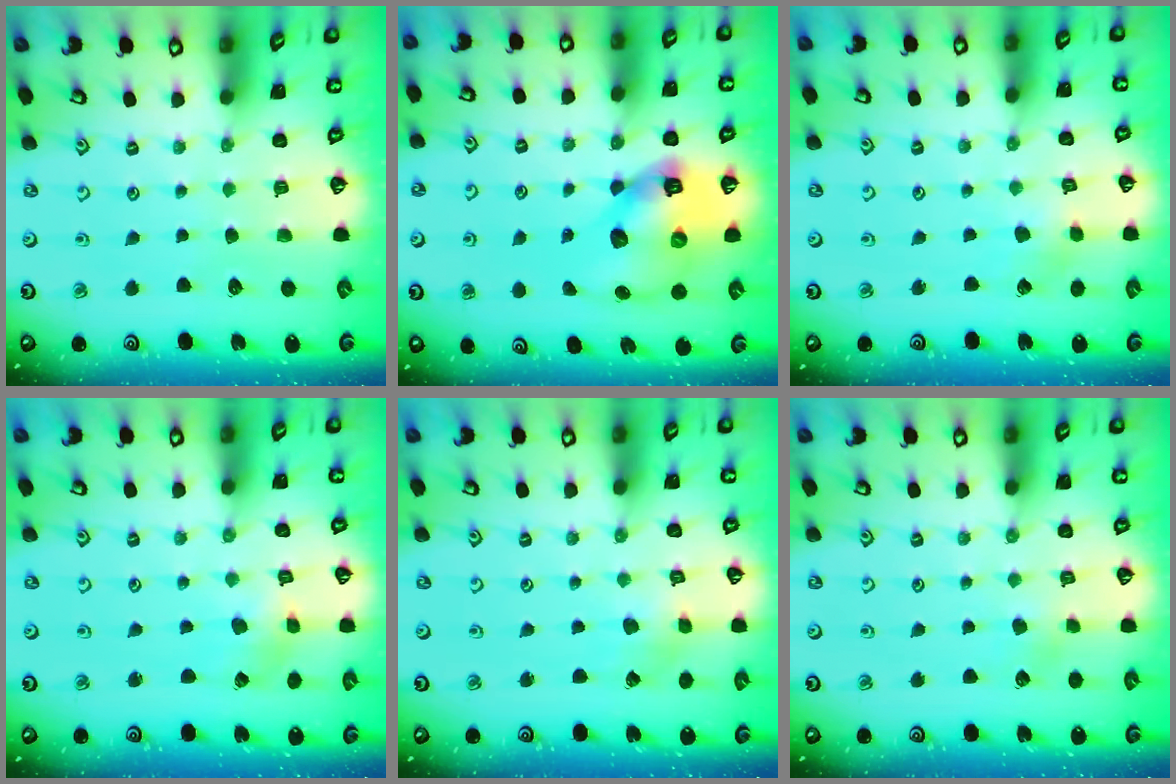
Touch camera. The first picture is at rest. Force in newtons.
{"total": 14.0, "press": 13.8, "slide": 2.3}
{"total": 2.1, "press": 2.1, "slide": 0.1}
{"total": 1.4, "press": 1.3, "slide": 0.3}
{"total": 2.1, "press": 2.1, "slide": 0.2}
{"total": 1.8, "press": 1.7, "slide": 0.2}